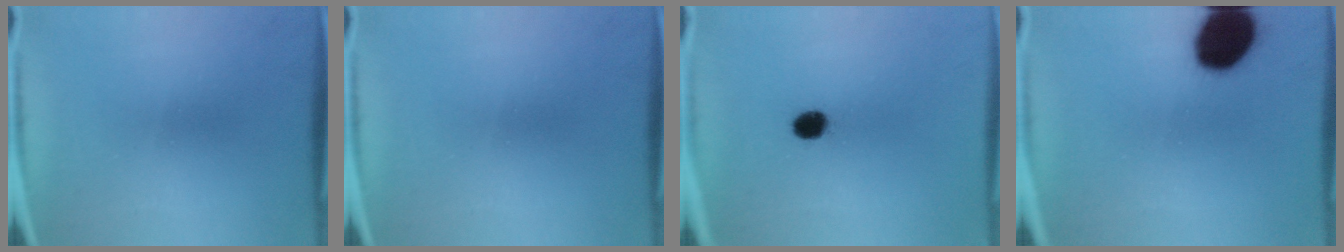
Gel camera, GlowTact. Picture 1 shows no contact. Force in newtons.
{"total": 0.0}
{"total": 4.2}
{"total": 17.1}